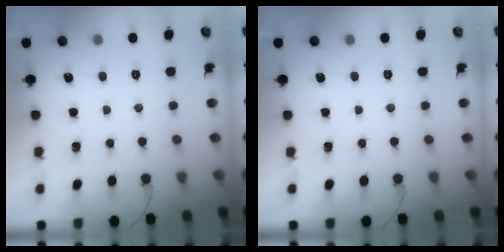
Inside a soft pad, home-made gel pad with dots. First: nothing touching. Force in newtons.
{"total": 0.0}